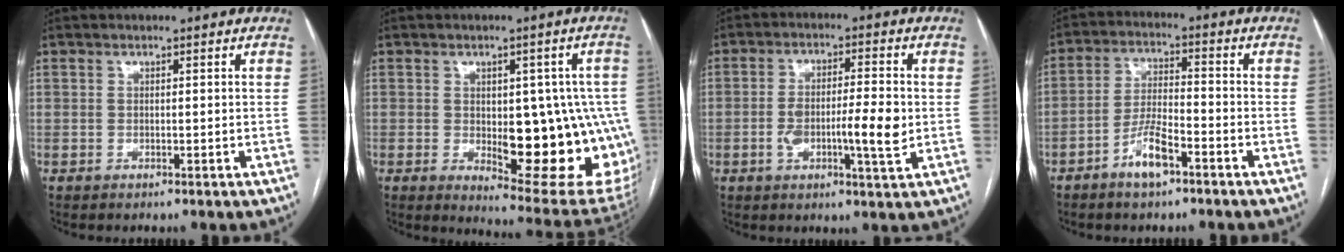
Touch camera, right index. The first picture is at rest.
{"total": 18.3, "force": [-2.7, 7.2, 16.6], "torque": [-0.145, 0.010, -0.008]}
{"total": 8.6, "force": [-1.4, 1.4, 8.4], "torque": [-0.146, 0.005, -0.023]}
{"total": 6.6, "force": [-4.0, 1.8, 4.9], "torque": [-0.102, 0.005, -0.075]}